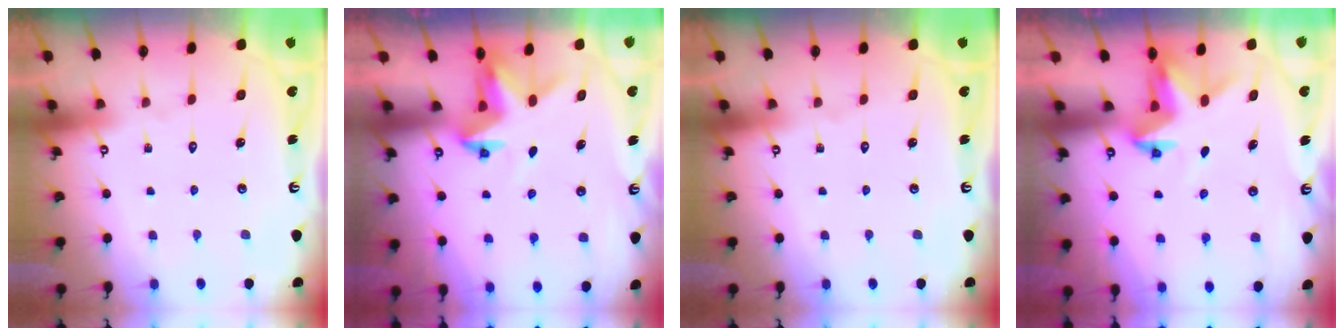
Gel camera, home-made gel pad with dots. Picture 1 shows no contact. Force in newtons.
{"total": 3.1, "press": 3.1, "slide": 0.2}
{"total": 0.0}
{"total": 3.1, "press": 3.1, "slide": 0.2}